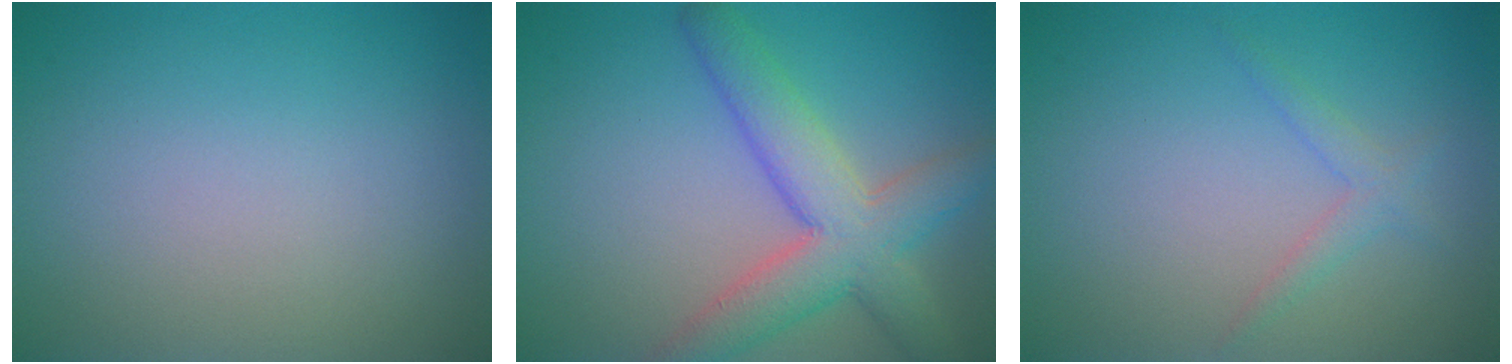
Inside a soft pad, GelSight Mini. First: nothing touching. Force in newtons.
{"total": 6.6, "press": 6.5, "slide": 0.3}
{"total": 1.5, "press": 1.5, "slide": 0.1}